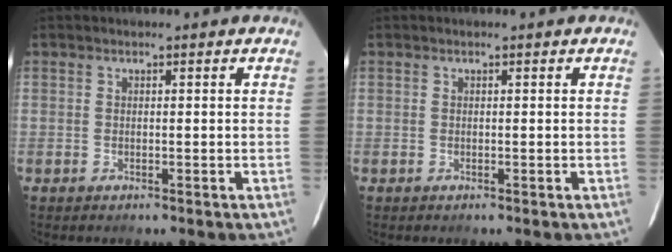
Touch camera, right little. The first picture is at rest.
{"total": 0.0}